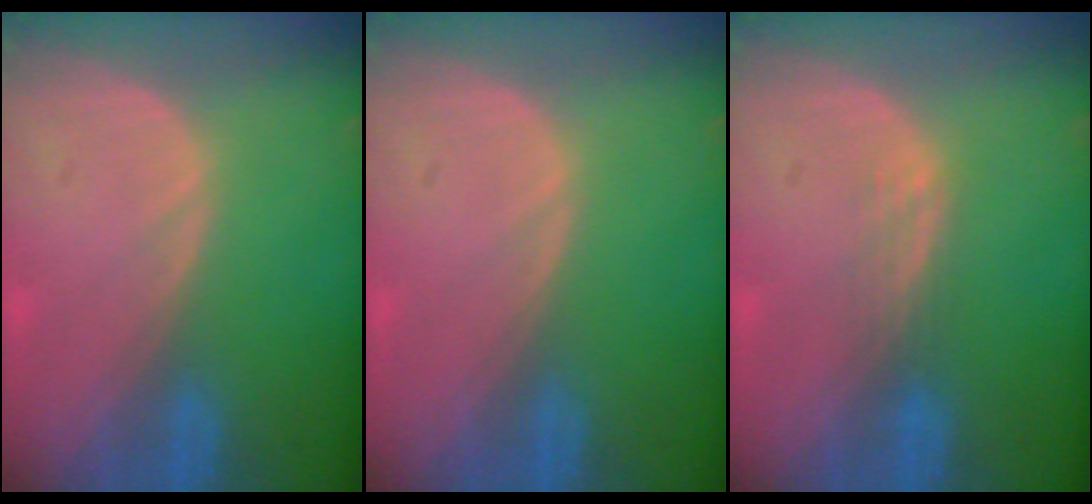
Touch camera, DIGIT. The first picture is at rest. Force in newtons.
{"total": 0.0}
{"total": 1.8, "press": 1.7, "slide": 0.2}